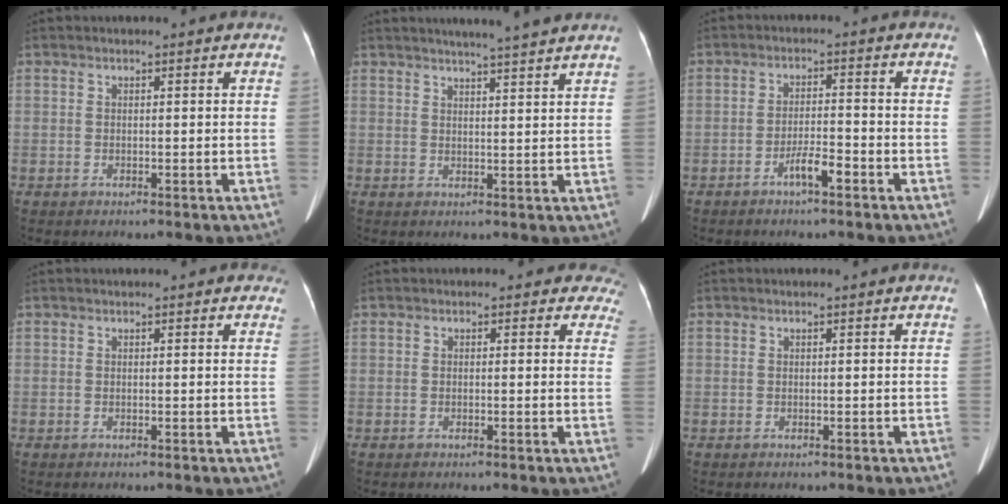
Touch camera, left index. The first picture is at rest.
{"total": 7.7, "force": [6.8, -0.9, 3.7], "torque": [-0.055, 0.006, 0.078]}
{"total": 3.5, "force": [-2.4, 0.4, 2.6], "torque": [-0.046, 0.001, -0.045]}
{"total": 2.8, "force": [2.3, 1.1, 1.3], "torque": [-0.008, 0.014, 0.013]}
{"total": 3.8, "force": [3.0, 2.4, 0.0], "torque": [0.034, -0.012, -0.004]}
{"total": 0.0}